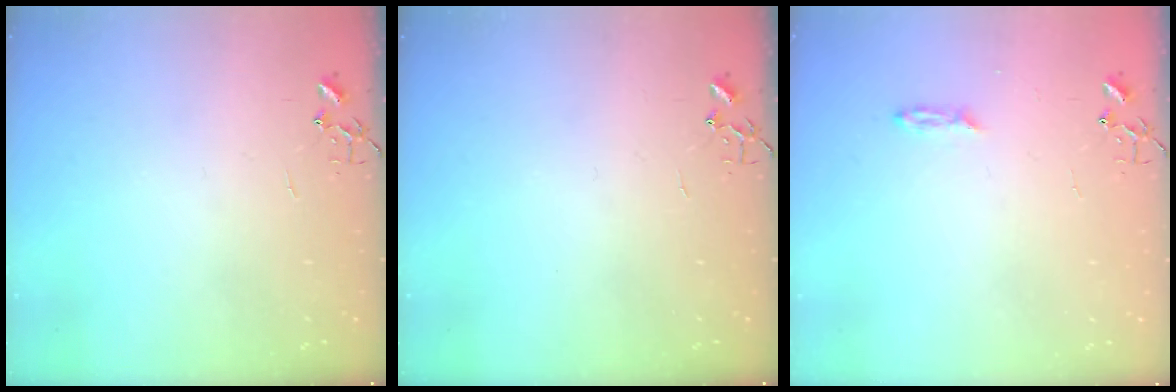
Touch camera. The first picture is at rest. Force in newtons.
{"total": 0.0}
{"total": 2.2, "press": 2.2, "slide": 0.4}